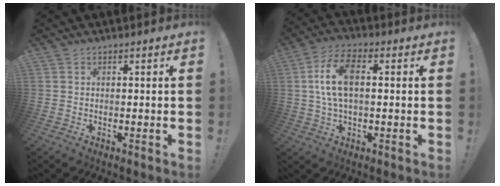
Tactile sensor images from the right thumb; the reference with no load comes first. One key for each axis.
{"total": 11.0, "fx": 1.4, "fy": 5.8, "fz": 9.3, "tx": -0.183, "ty": 0.005, "tz": 0.024}